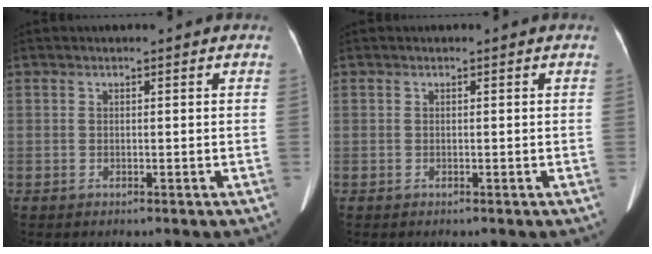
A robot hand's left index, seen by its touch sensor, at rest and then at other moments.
{"total": 0.0}